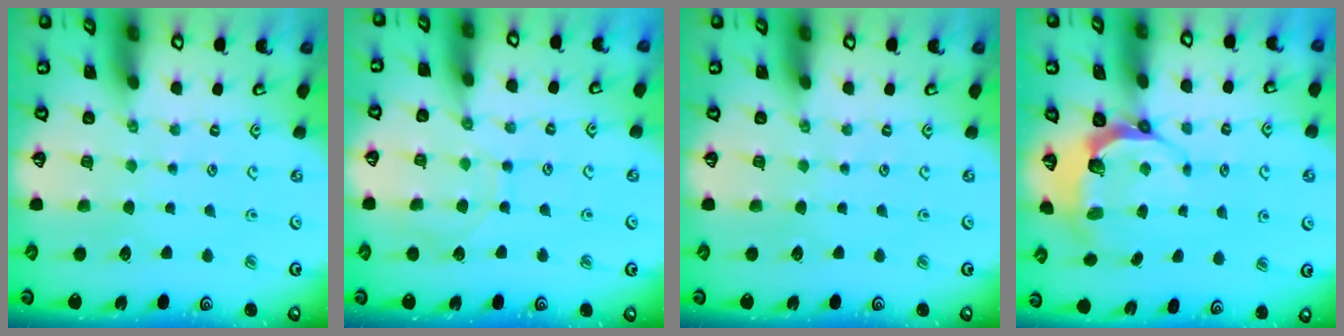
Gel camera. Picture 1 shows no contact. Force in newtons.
{"total": 6.9, "press": 6.8, "slide": 0.7}
{"total": 0.0}
{"total": 6.6, "press": 5.3, "slide": 3.9}